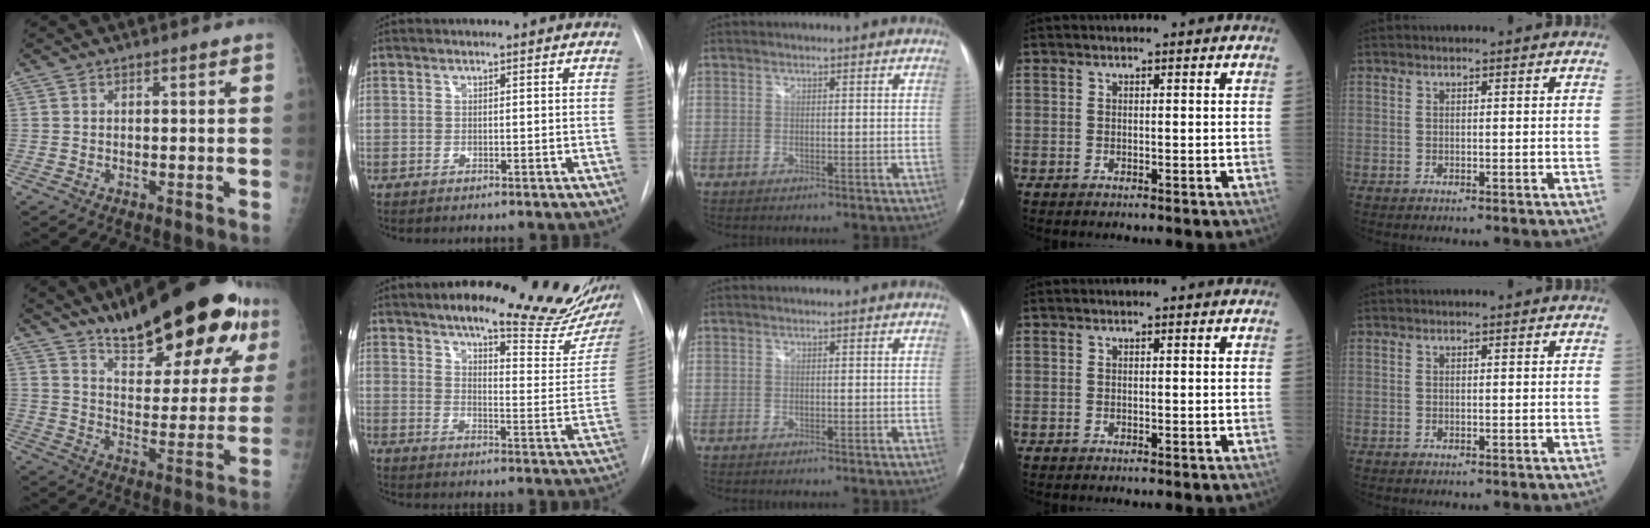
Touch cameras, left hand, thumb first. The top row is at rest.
{"thumb": {"total": 25.7, "force": [16.8, 7.8, 17.8], "torque": [-0.226, -0.065, 0.253]}, "index": {"total": 23.9, "force": [18.9, 4.4, 14.0], "torque": [-0.187, -0.046, 0.231]}}